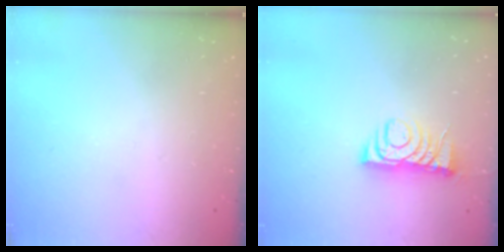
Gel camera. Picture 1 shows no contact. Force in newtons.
{"total": 7.0, "press": 7.0, "slide": 0.7}